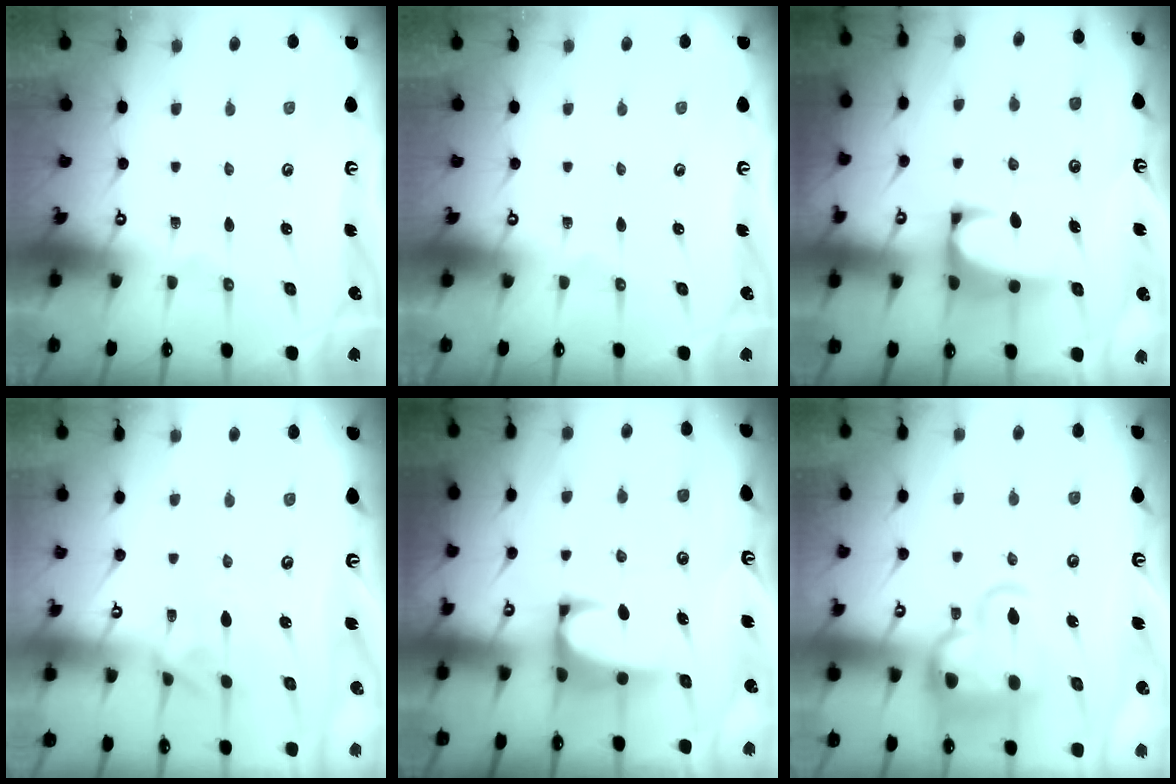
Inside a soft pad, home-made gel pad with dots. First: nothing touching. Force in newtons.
{"total": 0.0}
{"total": 3.8, "press": 3.6, "slide": 1.0}
{"total": 1.4, "press": 1.1, "slide": 0.9}
{"total": 3.8, "press": 3.6, "slide": 1.0}
{"total": 9.1, "press": 8.9, "slide": 1.9}